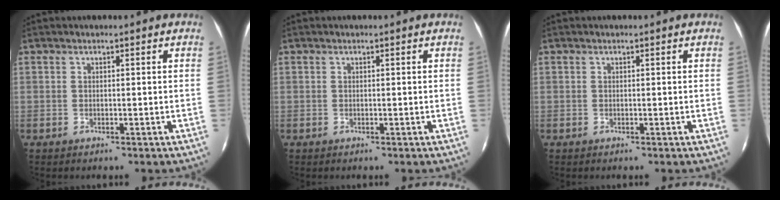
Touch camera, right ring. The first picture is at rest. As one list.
[{"total": 0.0}, {"total": 0.0}]